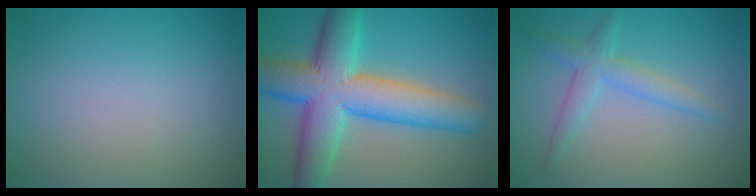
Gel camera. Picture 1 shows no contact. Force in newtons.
{"total": 10.7, "press": 10.7, "slide": 0.3}
{"total": 2.7, "press": 2.7, "slide": 0.0}